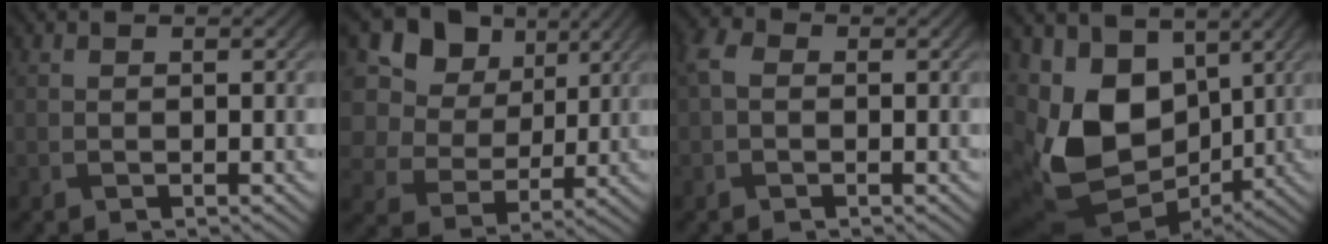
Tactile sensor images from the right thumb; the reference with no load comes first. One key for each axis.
{"total": 12.4, "fx": 4.6, "fy": 9.8, "fz": 6.1, "tx": -0.166, "ty": 0.029, "tz": 0.080}
{"total": 2.2, "fx": -0.1, "fy": 1.6, "fz": 1.5, "tx": -0.037, "ty": 0.004, "tz": -0.011}
{"total": 15.2, "fx": 0.1, "fy": 10.7, "fz": 10.9, "tx": -0.251, "ty": -0.036, "tz": 0.016}